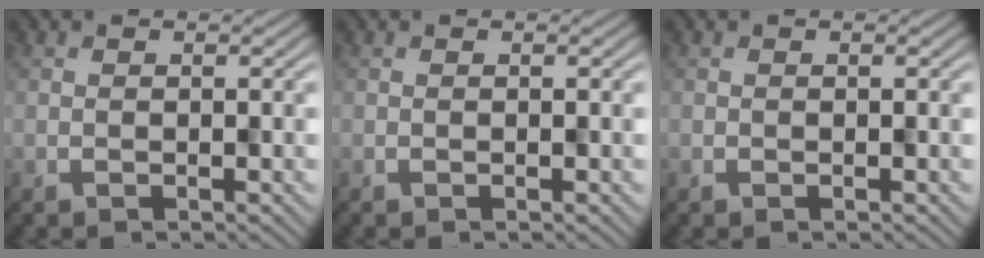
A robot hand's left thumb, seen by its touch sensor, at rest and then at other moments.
{"total": 0.0}
{"total": 0.0}